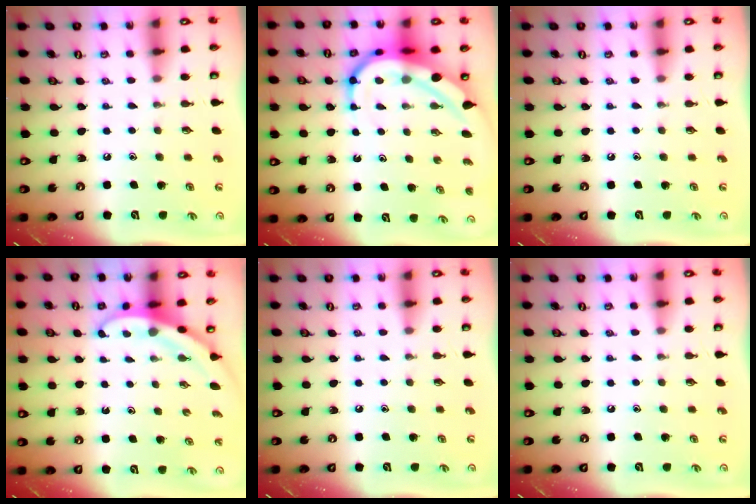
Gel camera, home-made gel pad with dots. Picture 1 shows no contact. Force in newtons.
{"total": 12.0, "press": 11.9, "slide": 1.3}
{"total": 0.0}
{"total": 3.2, "press": 3.2, "slide": 0.1}
{"total": 0.0}
{"total": 0.0}